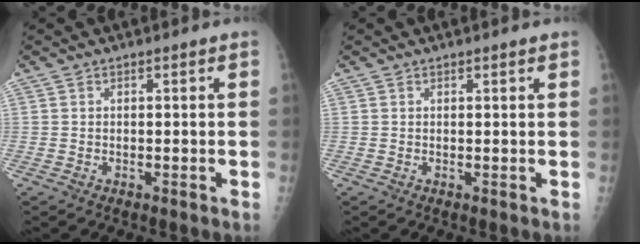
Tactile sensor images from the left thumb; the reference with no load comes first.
{"total": 0.8, "force": [0.6, 0.0, 0.5], "torque": [-0.007, -0.001, 0.009]}